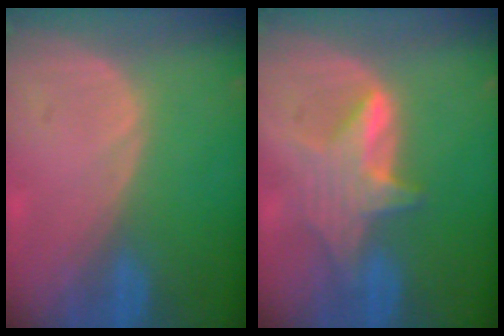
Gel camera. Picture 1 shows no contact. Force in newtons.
{"total": 5.9, "press": 5.9, "slide": 0.5}